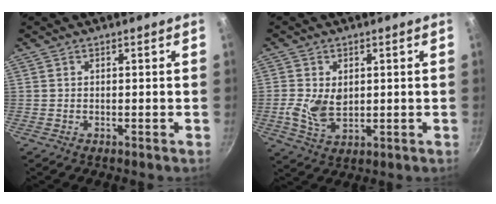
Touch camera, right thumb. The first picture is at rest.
{"total": 6.6, "force": [0.4, 4.3, 5.0], "torque": [-0.098, -0.014, 0.010]}